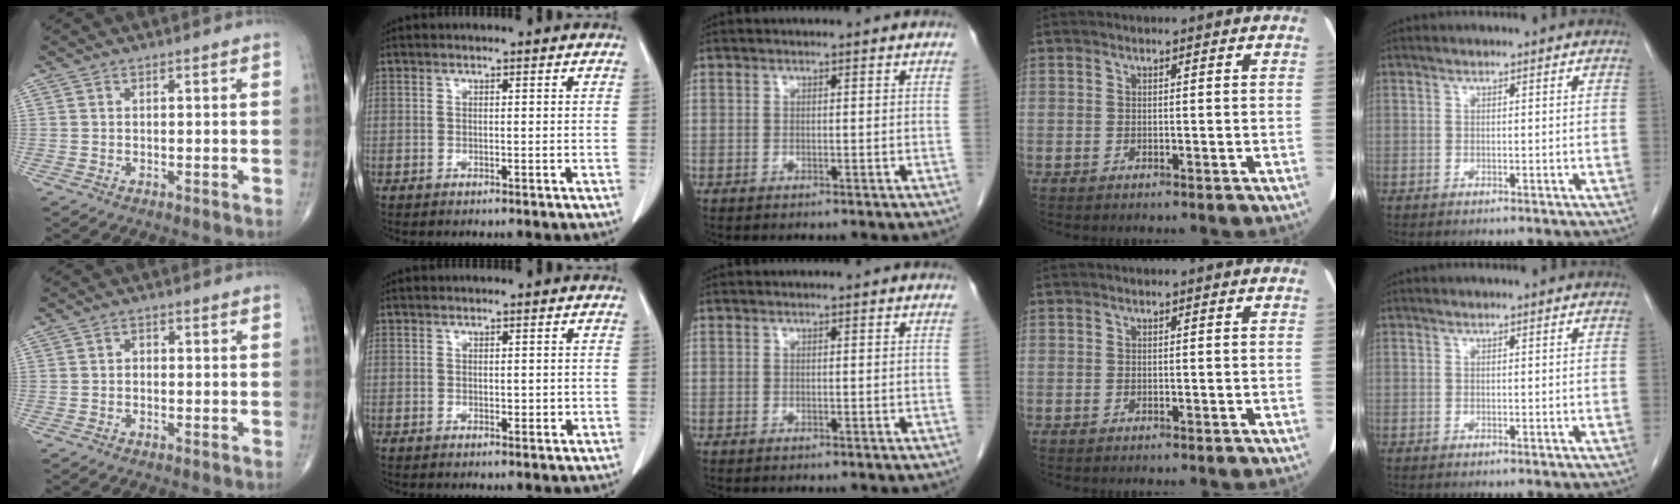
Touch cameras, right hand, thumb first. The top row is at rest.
{"thumb": {"total": 1.0, "force": [-0.2, 0.8, 0.5], "torque": [0.005, 0.004, -0.009]}, "index": {"total": 1.3, "force": [0.1, 0.8, 1.0], "torque": [-0.010, 0.000, 0.006]}}